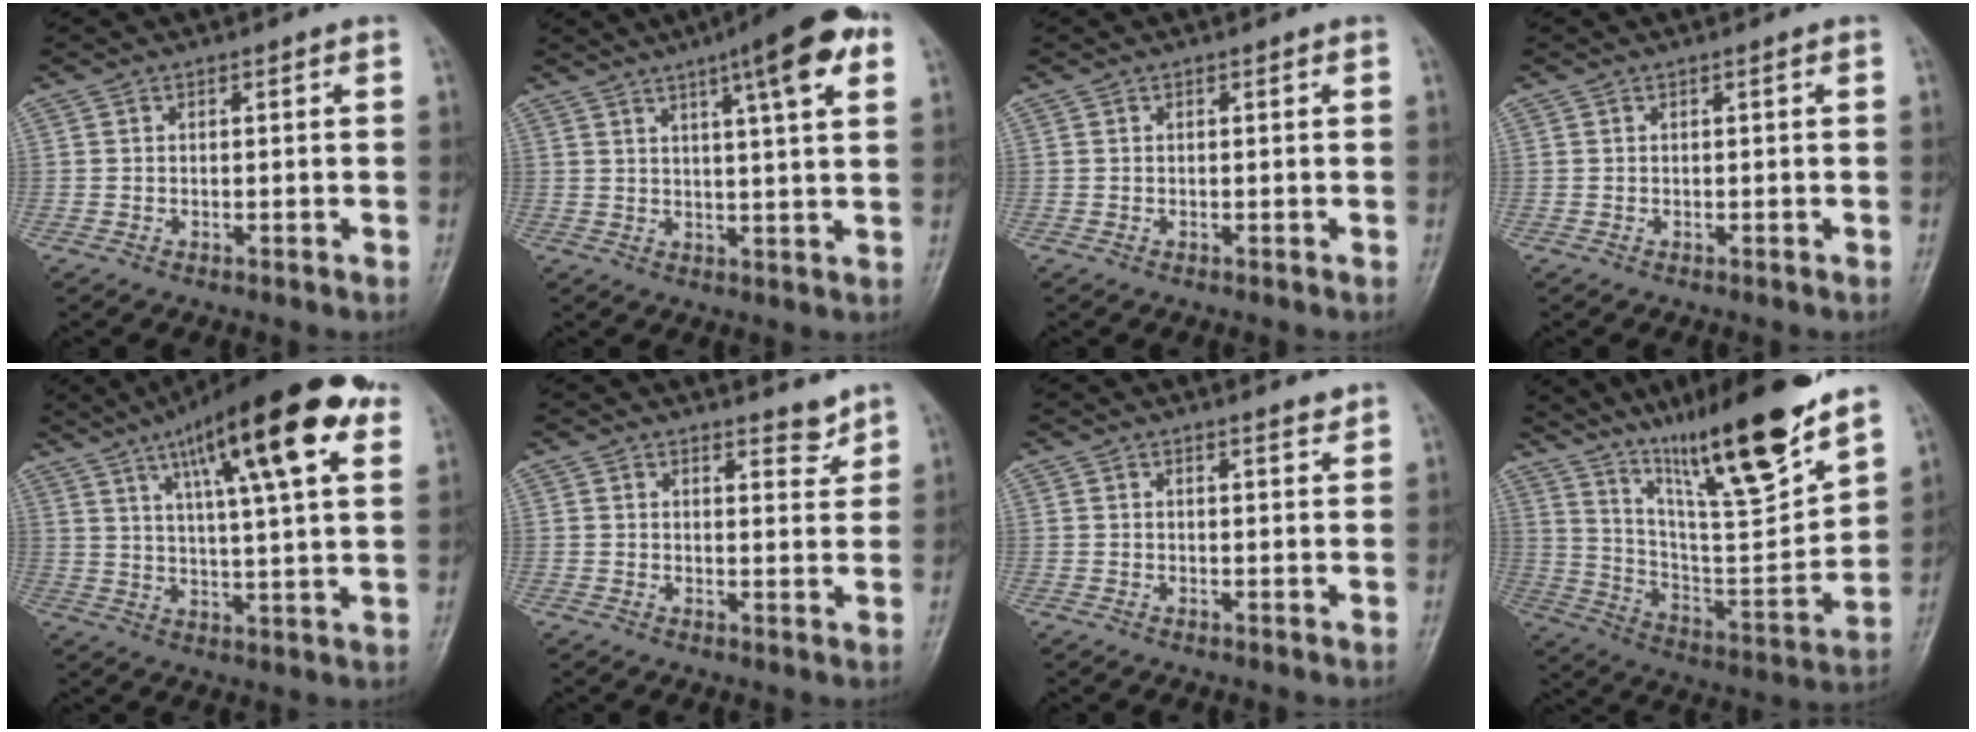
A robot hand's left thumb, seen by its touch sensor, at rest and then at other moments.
{"total": 13.2, "force": [6.4, 2.2, 11.4], "torque": [-0.151, -0.004, 0.082]}
{"total": 0.0}
{"total": 0.0}
{"total": 22.6, "force": [11.4, 5.0, 18.9], "torque": [-0.275, -0.011, 0.171]}
{"total": 3.3, "force": [2.9, 1.1, 1.0], "torque": [0.001, -0.026, 0.042]}
{"total": 1.6, "force": [1.5, 0.3, 0.5], "torque": [-0.002, -0.014, 0.022]}
{"total": 24.8, "force": [18.1, 3.6, 16.7], "torque": [-0.241, -0.088, 0.310]}